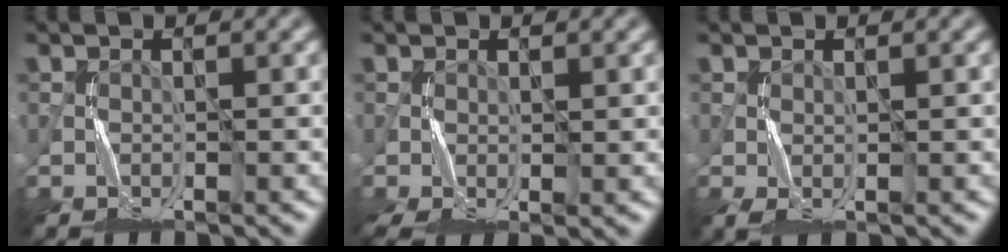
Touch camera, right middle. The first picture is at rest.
{"total": 2.7, "force": [-0.2, 1.2, 2.5], "torque": [-0.060, -0.001, -0.004]}
{"total": 1.4, "force": [-0.1, 0.6, 1.3], "torque": [-0.039, -0.004, 0.000]}